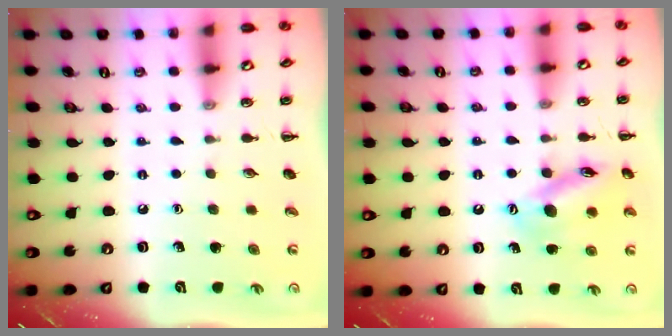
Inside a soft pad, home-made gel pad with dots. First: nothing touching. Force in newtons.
{"total": 13.2, "press": 13.0, "slide": 2.2}